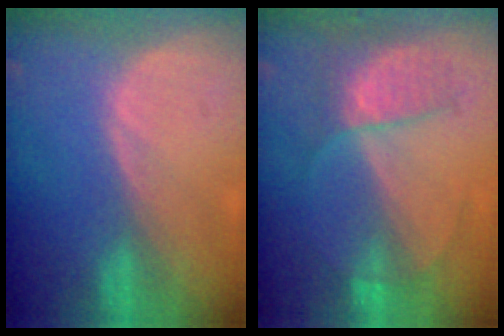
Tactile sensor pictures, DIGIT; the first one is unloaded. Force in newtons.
{"total": 7.0, "press": 6.0, "slide": 3.6}